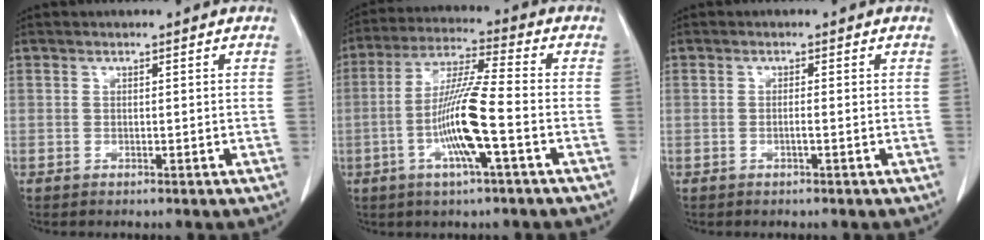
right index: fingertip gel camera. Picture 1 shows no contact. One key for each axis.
{"total": 11.5, "fx": -3.2, "fy": 0.1, "fz": 11.1, "tx": -0.217, "ty": -0.002, "tz": -0.065}
{"total": 0.9, "fx": -0.3, "fy": -0.1, "fz": 0.8, "tx": -0.016, "ty": 0.001, "tz": -0.006}